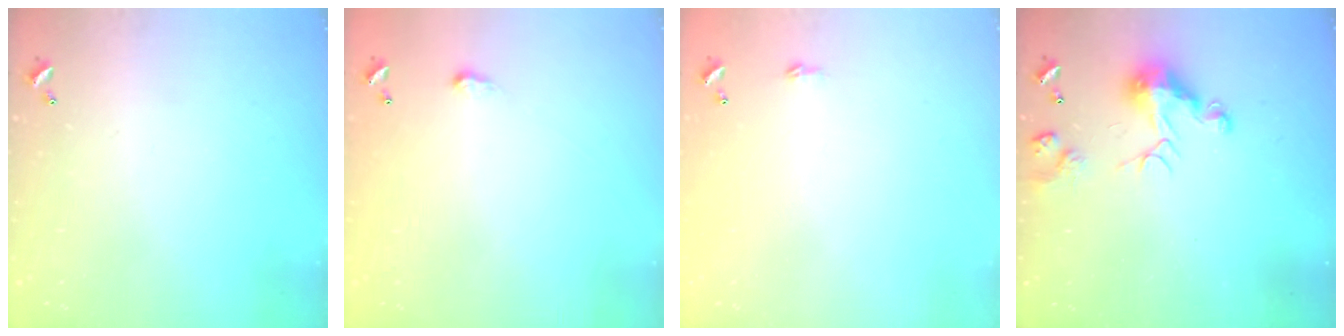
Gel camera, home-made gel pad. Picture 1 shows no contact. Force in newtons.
{"total": 1.3, "press": 1.3, "slide": 0.2}
{"total": 2.3, "press": 2.3, "slide": 0.4}
{"total": 7.9, "press": 7.8, "slide": 0.9}